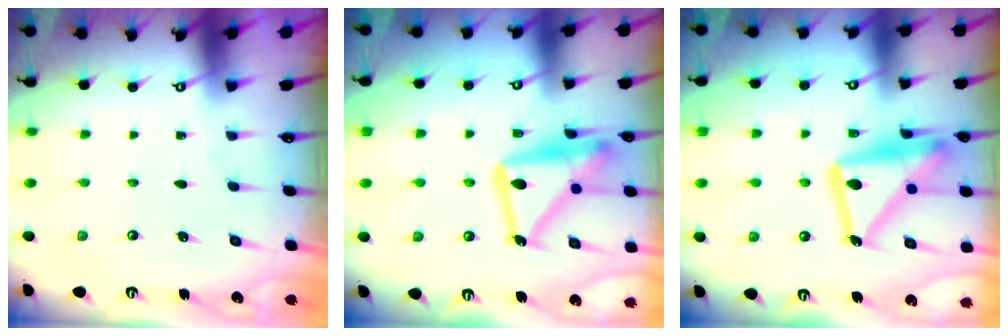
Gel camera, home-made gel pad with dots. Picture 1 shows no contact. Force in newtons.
{"total": 21.2, "press": 21.1, "slide": 1.6}
{"total": 21.5, "press": 21.4, "slide": 1.5}